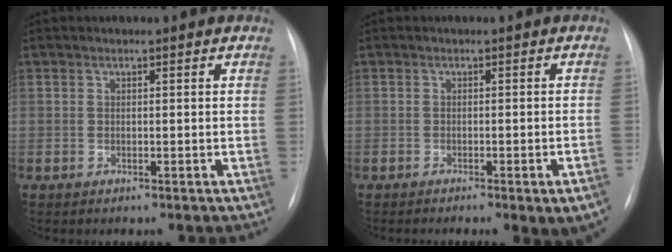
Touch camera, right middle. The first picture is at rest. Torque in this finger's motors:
{"motor_torque": [1.11, -1.03, 0.26, 0.10]}